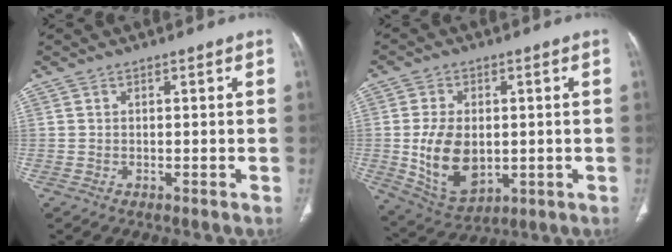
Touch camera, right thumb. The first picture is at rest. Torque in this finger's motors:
{"motor_torque": [-0.55, 1.04, 0.46, 0.69, 0.33]}